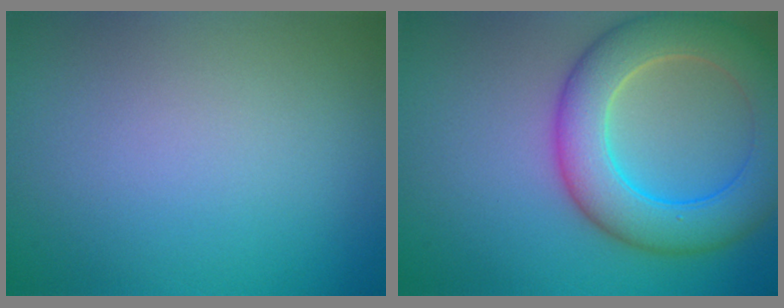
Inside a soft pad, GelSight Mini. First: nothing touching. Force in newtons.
{"total": 8.6, "press": 8.6, "slide": 0.5}